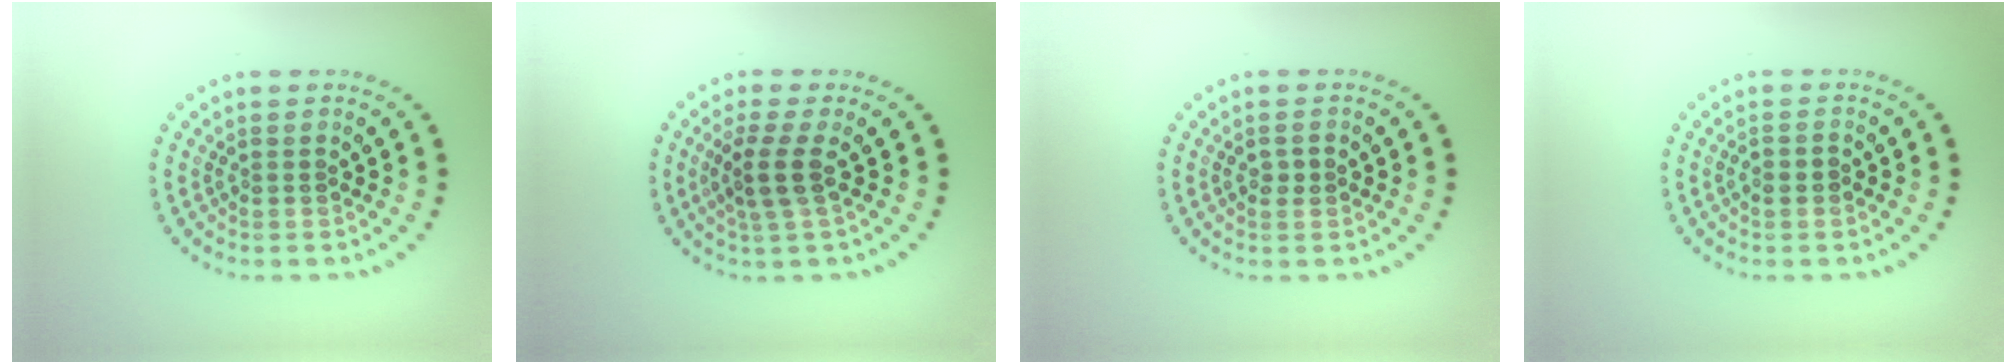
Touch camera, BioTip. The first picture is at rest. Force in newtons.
{"total": 2.6, "press": 2.0, "slide": 1.6}
{"total": 1.1, "press": 1.1, "slide": 0.1}
{"total": 1.0, "press": 1.0, "slide": 0.4}